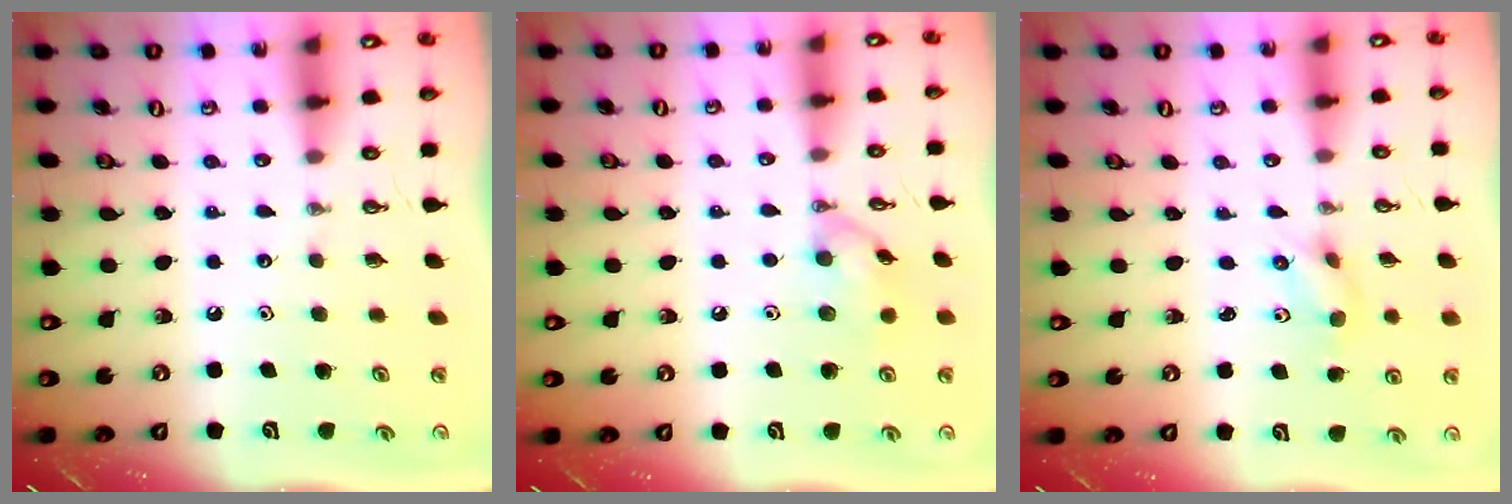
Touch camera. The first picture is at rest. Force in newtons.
{"total": 9.3, "press": 9.3, "slide": 0.7}
{"total": 2.0, "press": 1.8, "slide": 0.9}